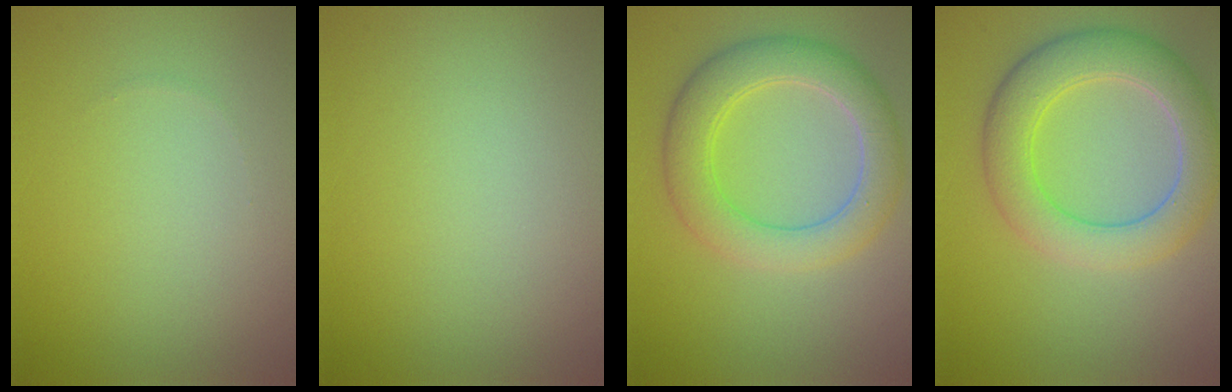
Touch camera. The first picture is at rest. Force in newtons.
{"total": 0.0}
{"total": 5.3, "press": 5.3, "slide": 0.0}
{"total": 5.9, "press": 5.9, "slide": 0.3}